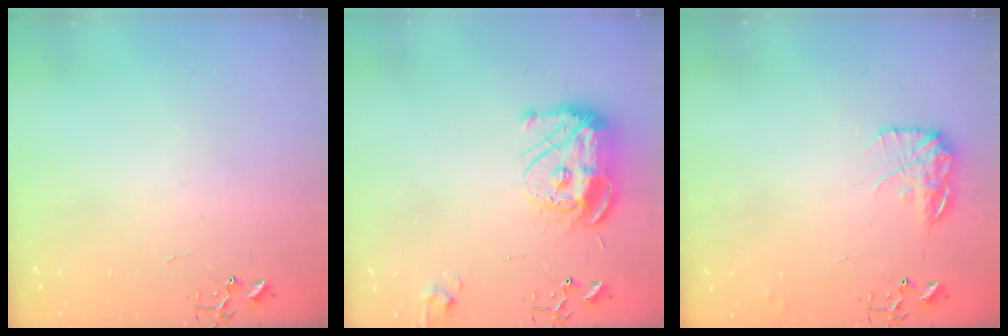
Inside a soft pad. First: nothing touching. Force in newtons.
{"total": 13.5, "press": 13.4, "slide": 1.2}
{"total": 12.1, "press": 12.1, "slide": 0.5}